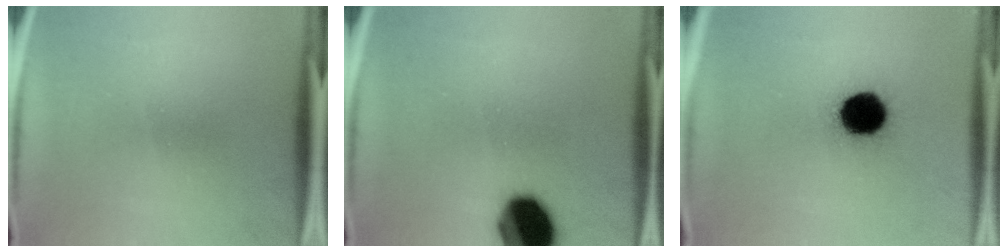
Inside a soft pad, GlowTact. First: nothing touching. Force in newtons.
{"total": 15.0}
{"total": 13.9}